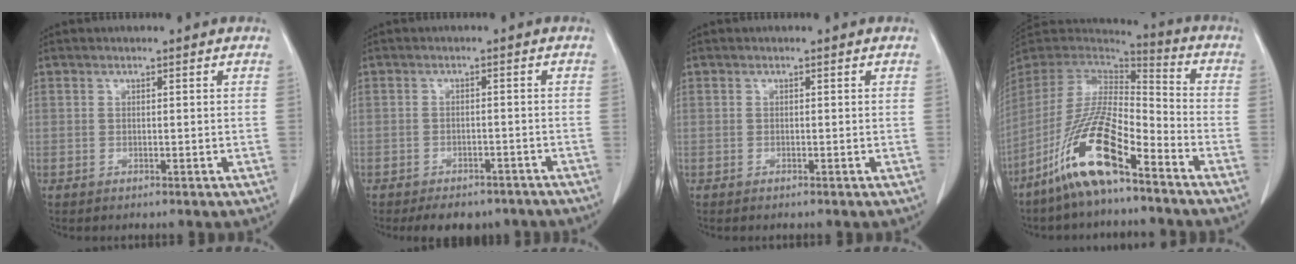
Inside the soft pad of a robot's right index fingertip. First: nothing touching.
{"total": 7.5, "force": [-6.1, 3.6, 2.3], "torque": [-0.019, 0.003, -0.073]}
{"total": 0.0}
{"total": 15.7, "force": [-9.6, 2.5, 12.2], "torque": [-0.247, -0.019, -0.181]}